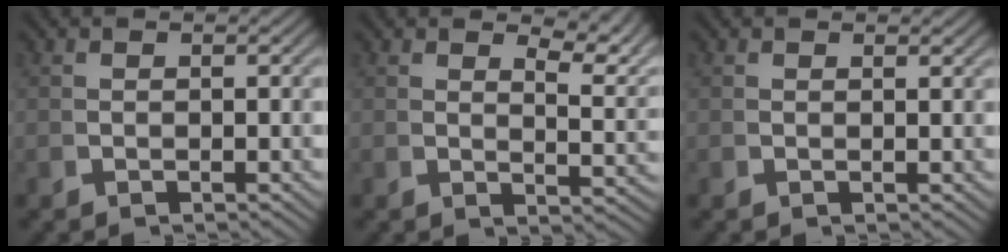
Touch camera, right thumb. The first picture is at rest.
{"total": 4.8, "force": [2.9, 1.5, 3.4], "torque": [-0.034, 0.000, 0.045]}
{"total": 0.7, "force": [0.6, 0.2, 0.2], "torque": [-0.002, -0.001, 0.009]}